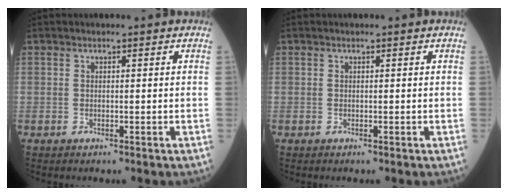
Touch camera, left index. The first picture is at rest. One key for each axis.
{"total": 0.0}